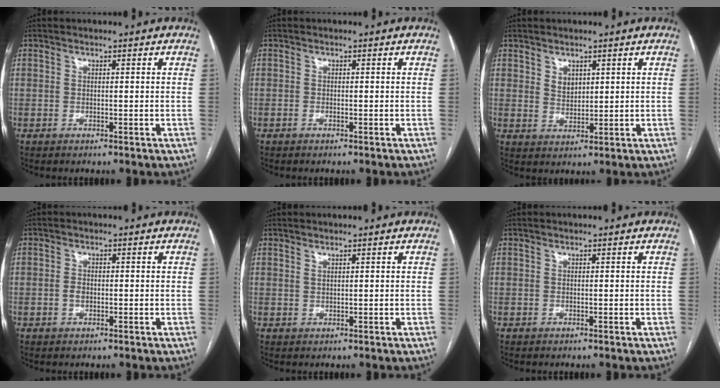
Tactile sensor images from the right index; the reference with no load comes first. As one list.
[{"total": 0.0}, {"total": 2.6, "force": [1.4, 1.7, 1.3], "torque": [-0.027, -0.003, 0.033]}, {"total": 1.5, "force": [-0.4, 1.0, 1.2], "torque": [-0.022, 0.003, -0.007]}, {"total": 0.6, "force": [0.5, 0.1, 0.3], "torque": [-0.009, -0.005, 0.011]}, {"total": 0.0}]